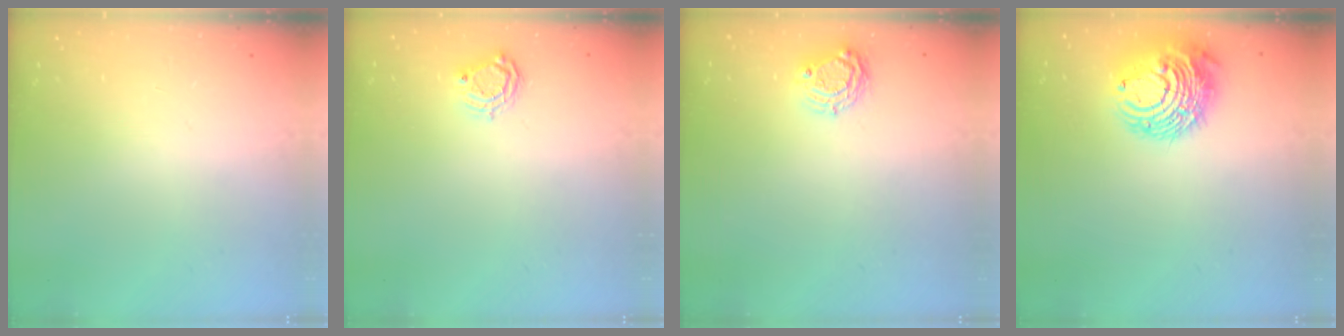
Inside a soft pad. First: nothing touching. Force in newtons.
{"total": 4.9, "press": 4.9, "slide": 0.5}
{"total": 6.7, "press": 6.6, "slide": 0.4}
{"total": 11.7, "press": 11.6, "slide": 1.2}